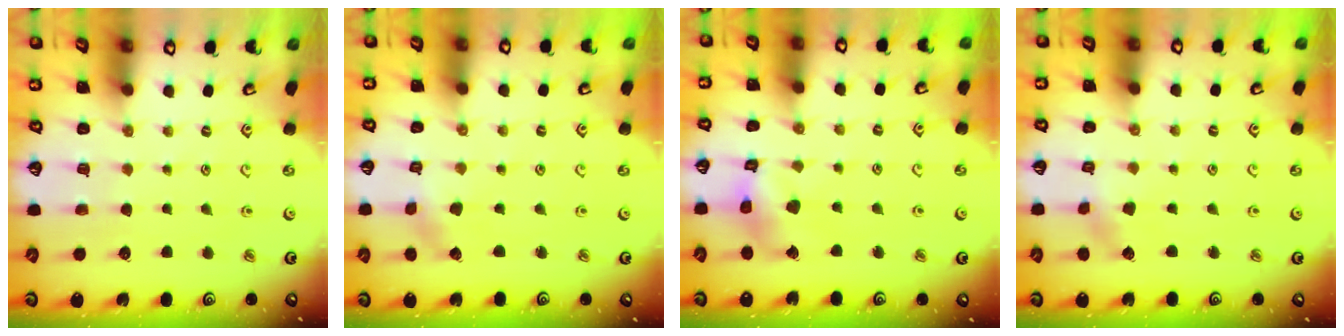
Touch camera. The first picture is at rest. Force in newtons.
{"total": 1.3, "press": 1.3, "slide": 0.2}
{"total": 8.8, "press": 8.7, "slide": 0.9}
{"total": 2.3, "press": 2.1, "slide": 0.7}